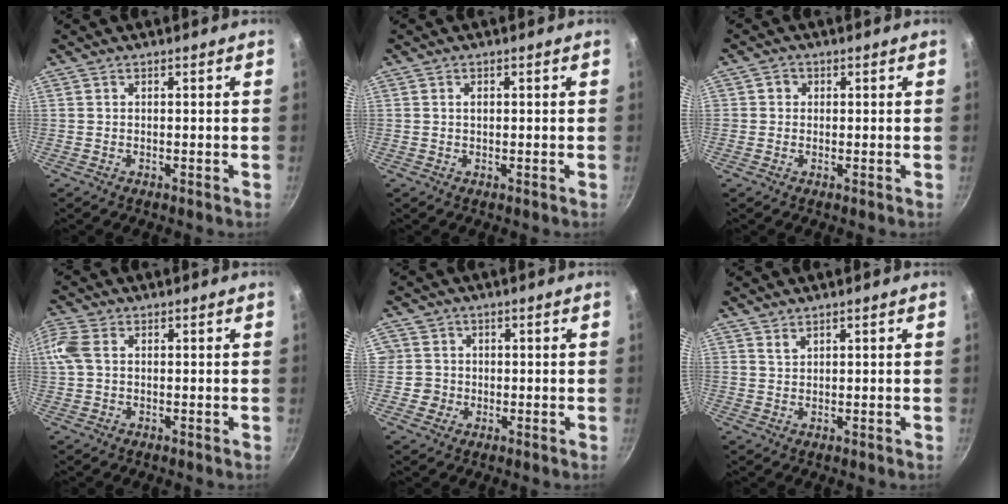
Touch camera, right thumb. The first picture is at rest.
{"total": 1.1, "force": [0.3, 0.7, 0.8], "torque": [-0.012, 0.001, 0.005]}
{"total": 2.0, "force": [0.3, 1.9, 0.5], "torque": [0.003, 0.002, 0.003]}
{"total": 5.3, "force": [1.1, 3.4, 3.8], "torque": [-0.120, 0.019, 0.021]}
{"total": 3.7, "force": [0.0, 3.7, -0.2], "torque": [0.036, 0.011, -0.003]}
{"total": 1.5, "force": [1.3, 0.5, 0.6], "torque": [-0.005, -0.009, 0.026]}